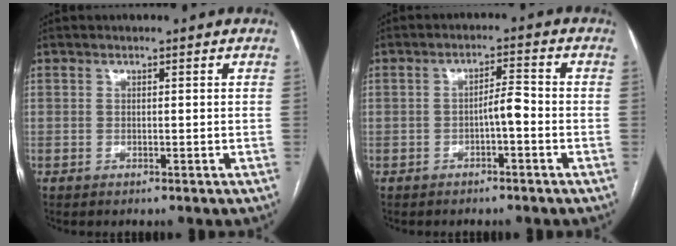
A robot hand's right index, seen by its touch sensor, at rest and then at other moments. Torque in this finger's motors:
{"motor_torque": [0.40, -0.12, 0.34, 0.07]}